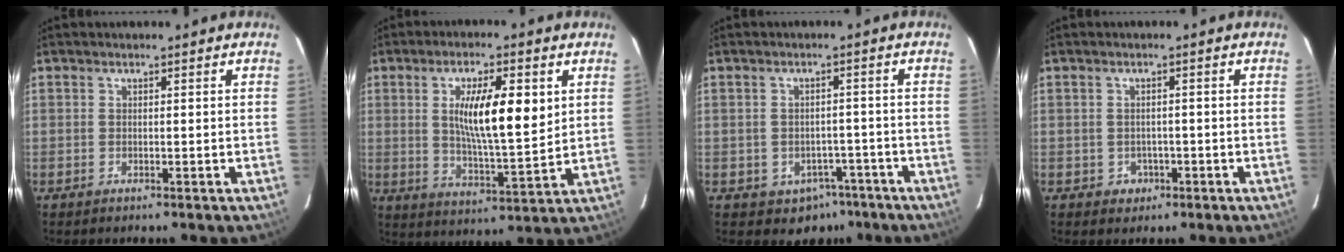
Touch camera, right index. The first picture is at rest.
{"total": 11.7, "force": [2.9, 2.4, 11.1], "torque": [-0.194, -0.002, 0.051]}
{"total": 6.0, "force": [-3.5, 4.6, 1.4], "torque": [-0.010, 0.012, -0.038]}
{"total": 2.3, "force": [-1.0, 2.0, 0.6], "torque": [-0.005, 0.007, -0.008]}